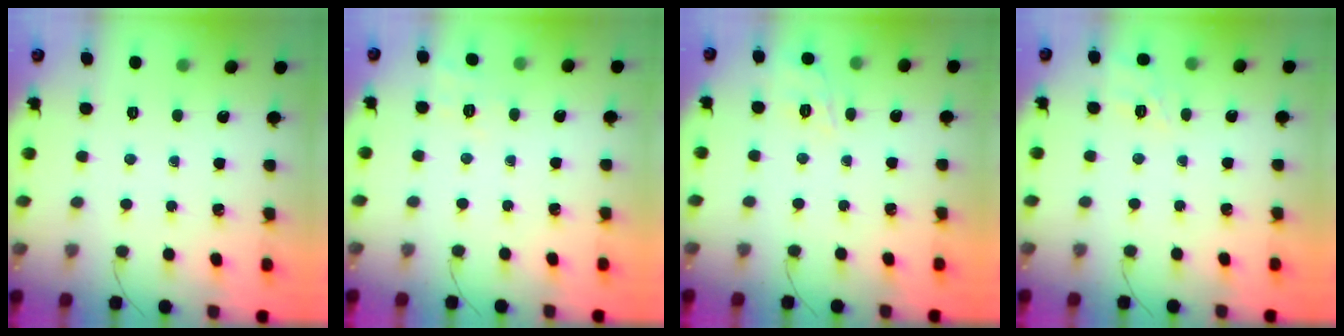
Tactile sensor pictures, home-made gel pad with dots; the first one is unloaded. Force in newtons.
{"total": 2.9, "press": 1.7, "slide": 2.3}
{"total": 8.4, "press": 8.3, "slide": 1.5}
{"total": 10.0, "press": 9.9, "slide": 1.3}